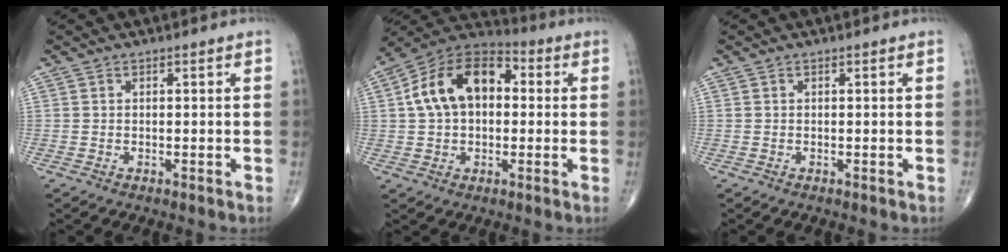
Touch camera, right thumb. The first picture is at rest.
{"total": 15.5, "force": [2.1, 10.1, 11.5], "torque": [-0.181, 0.035, 0.024]}
{"total": 0.0}